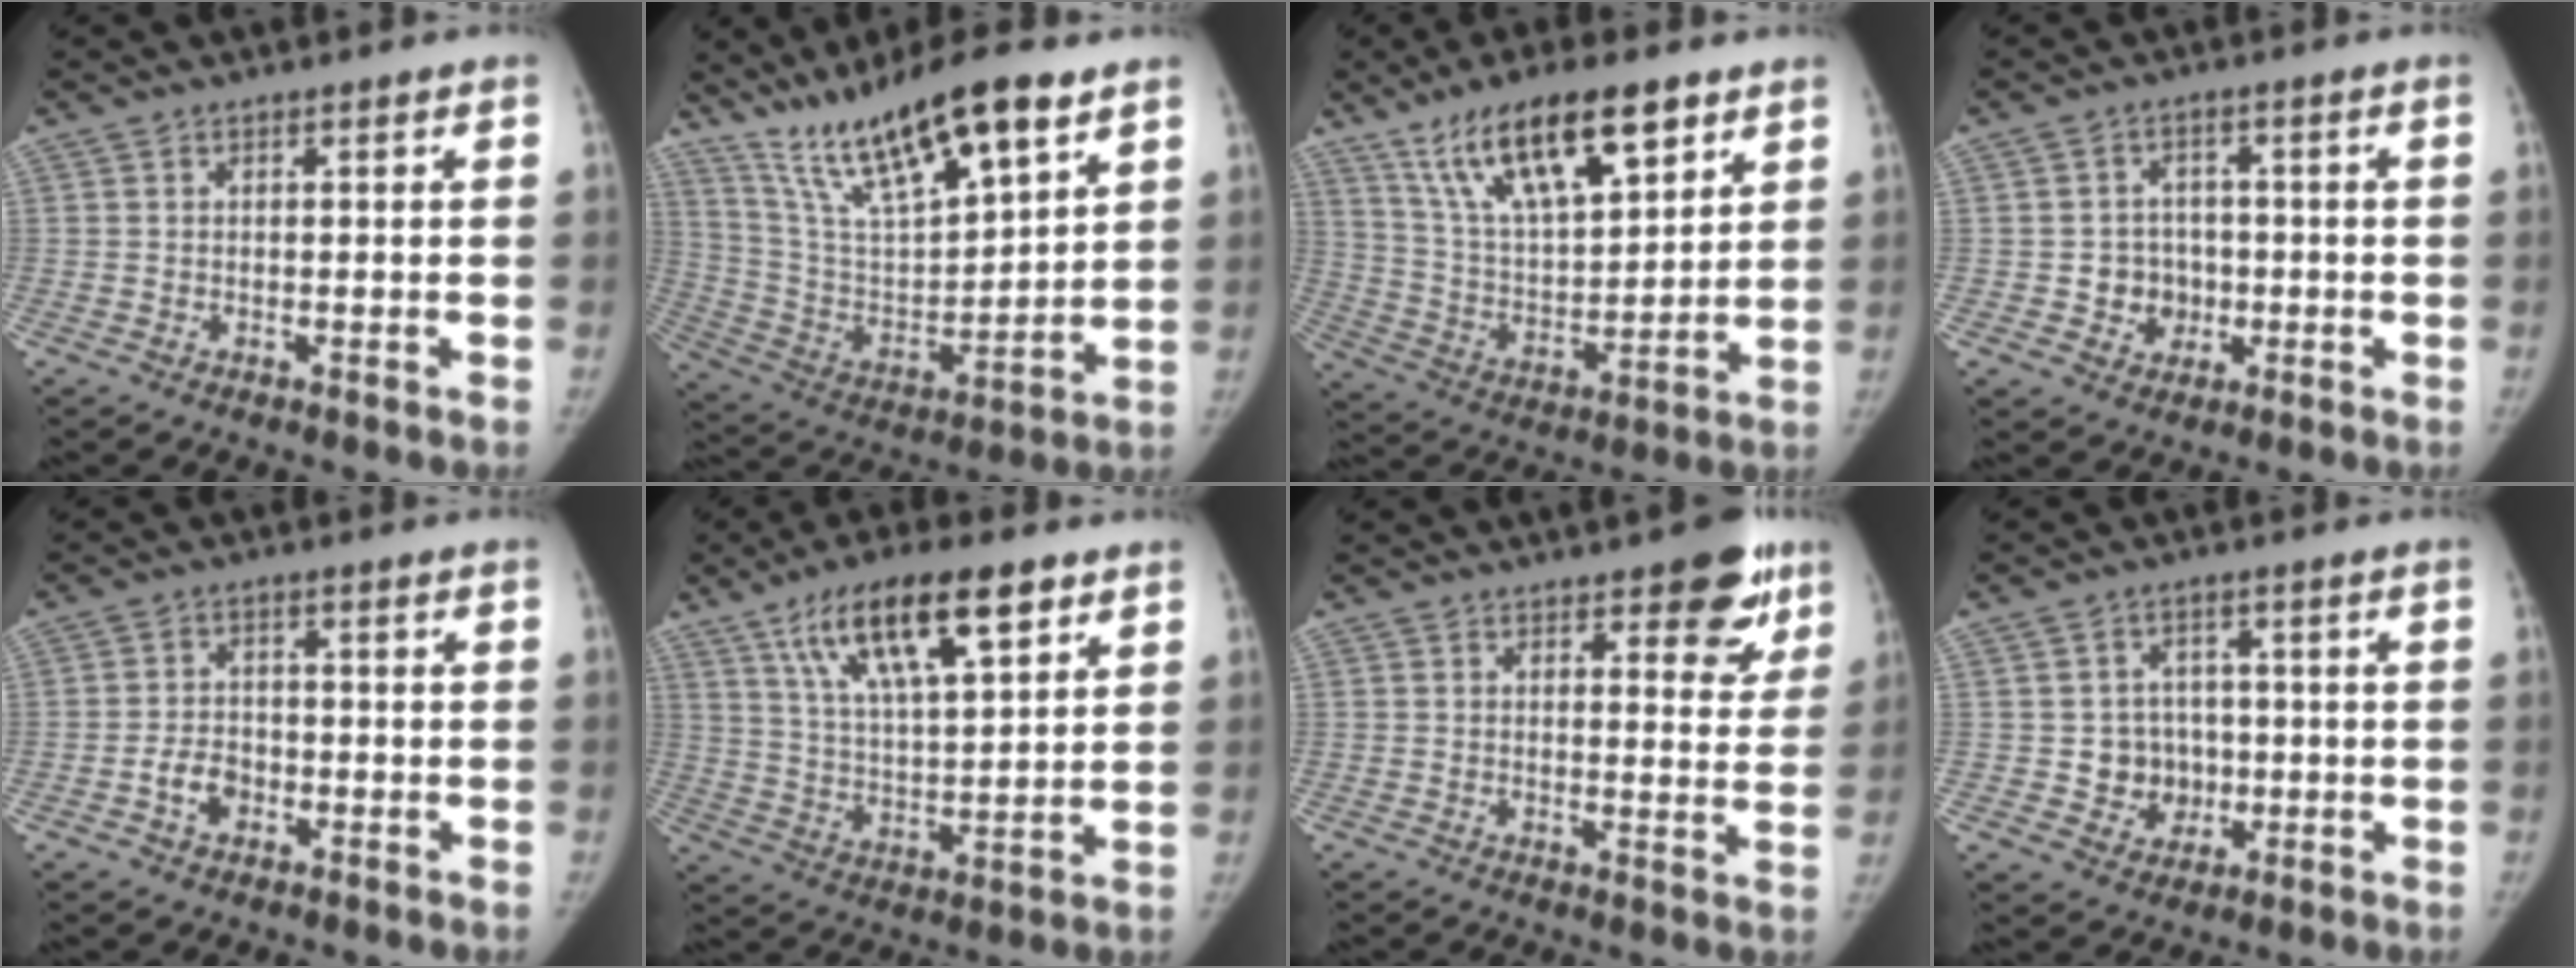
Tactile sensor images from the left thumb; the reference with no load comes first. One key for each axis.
{"total": 20.9, "fx": 14.0, "fy": 5.3, "fz": 14.5, "tx": -0.235, "ty": -0.047, "tz": 0.262}
{"total": 19.5, "fx": 11.7, "fy": 7.3, "fz": 13.9, "tx": -0.210, "ty": -0.040, "tz": 0.217}
{"total": 5.8, "fx": -1.0, "fy": 5.4, "fz": 2.0, "tx": -0.002, "ty": 0.012, "tz": -0.013}
{"total": 4.4, "fx": -1.7, "fy": 3.2, "fz": 2.4, "tx": -0.031, "ty": 0.017, "tz": -0.033}
{"total": 17.6, "fx": 9.6, "fy": 6.1, "fz": 13.5, "tx": -0.204, "ty": -0.027, "tz": 0.170}
{"total": 9.4, "fx": 5.6, "fy": 3.9, "fz": 6.5, "tx": -0.039, "ty": -0.026, "tz": 0.068}
{"total": 6.7, "fx": -0.6, "fy": 6.3, "fz": 2.2, "tx": 0.002, "ty": 0.013, "tz": -0.004}